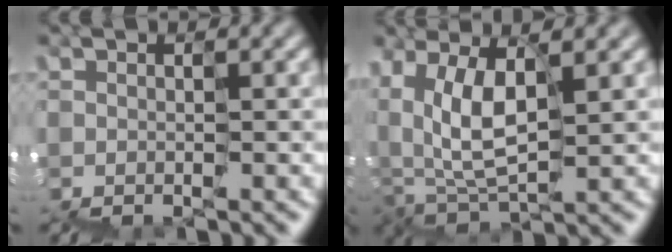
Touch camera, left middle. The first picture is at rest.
{"total": 3.9, "force": [2.1, 2.1, 2.5], "torque": [-0.067, 0.019, 0.037]}